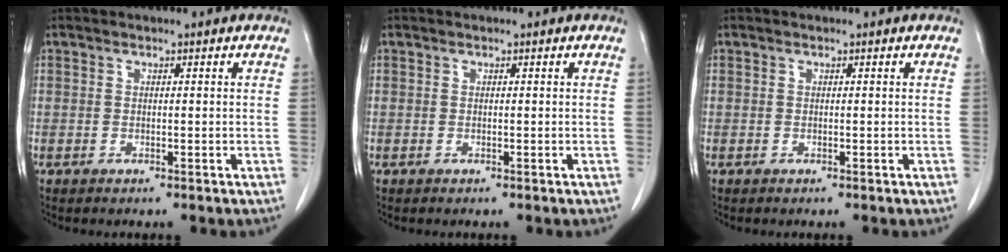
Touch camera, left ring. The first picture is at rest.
{"total": 0.0}
{"total": 0.0}